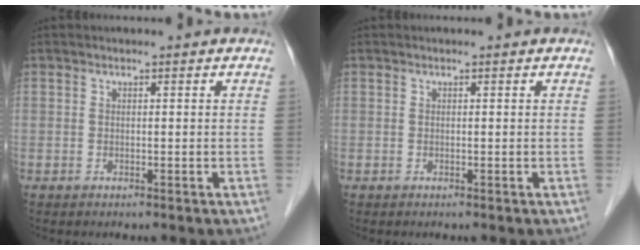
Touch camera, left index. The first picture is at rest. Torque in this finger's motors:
{"motor_torque": [-0.07, 0.07, 0.00, 0.00]}